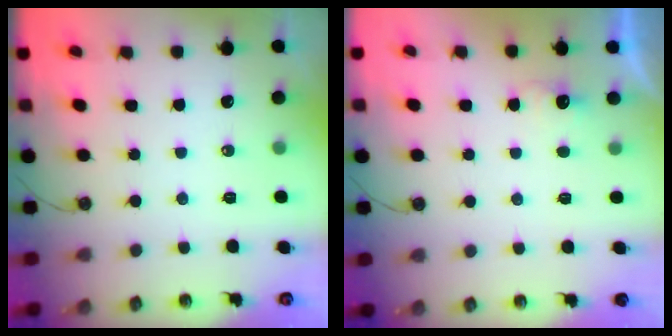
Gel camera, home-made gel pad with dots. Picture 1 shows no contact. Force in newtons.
{"total": 2.1, "press": 1.9, "slide": 0.8}